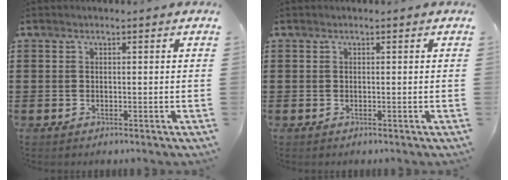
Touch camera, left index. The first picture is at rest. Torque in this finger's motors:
{"motor_torque": [0.00, 0.00, 0.00, -0.01]}